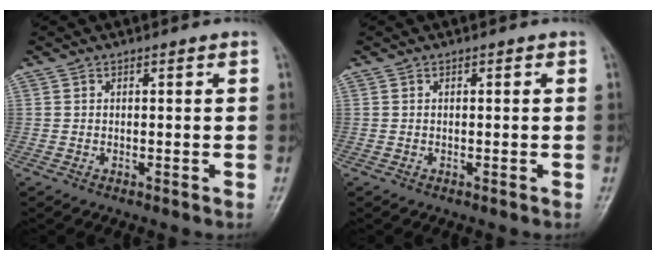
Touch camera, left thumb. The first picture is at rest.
{"total": 0.0}